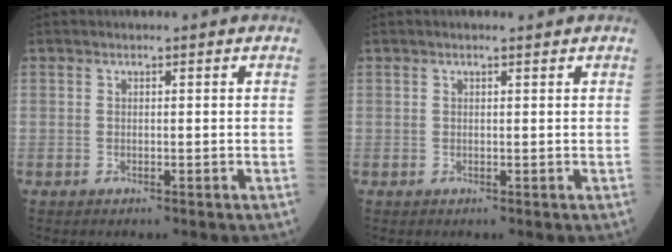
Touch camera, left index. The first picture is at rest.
{"total": 0.7, "force": [0.6, 0.0, 0.4], "torque": [-0.012, 0.003, 0.009]}